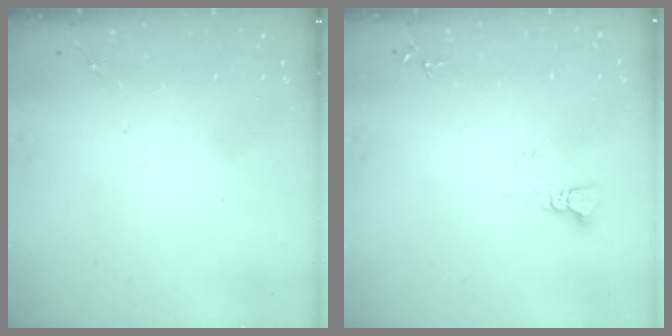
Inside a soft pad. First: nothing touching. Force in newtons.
{"total": 3.7, "press": 3.7, "slide": 0.3}